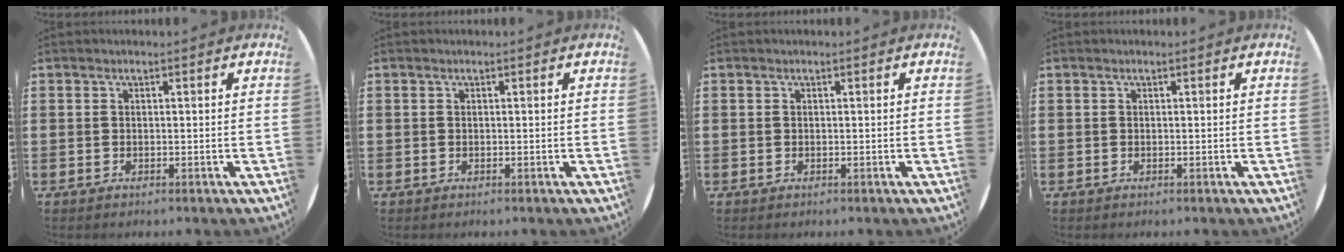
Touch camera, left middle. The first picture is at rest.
{"total": 0.0}
{"total": 0.0}
{"total": 0.0}